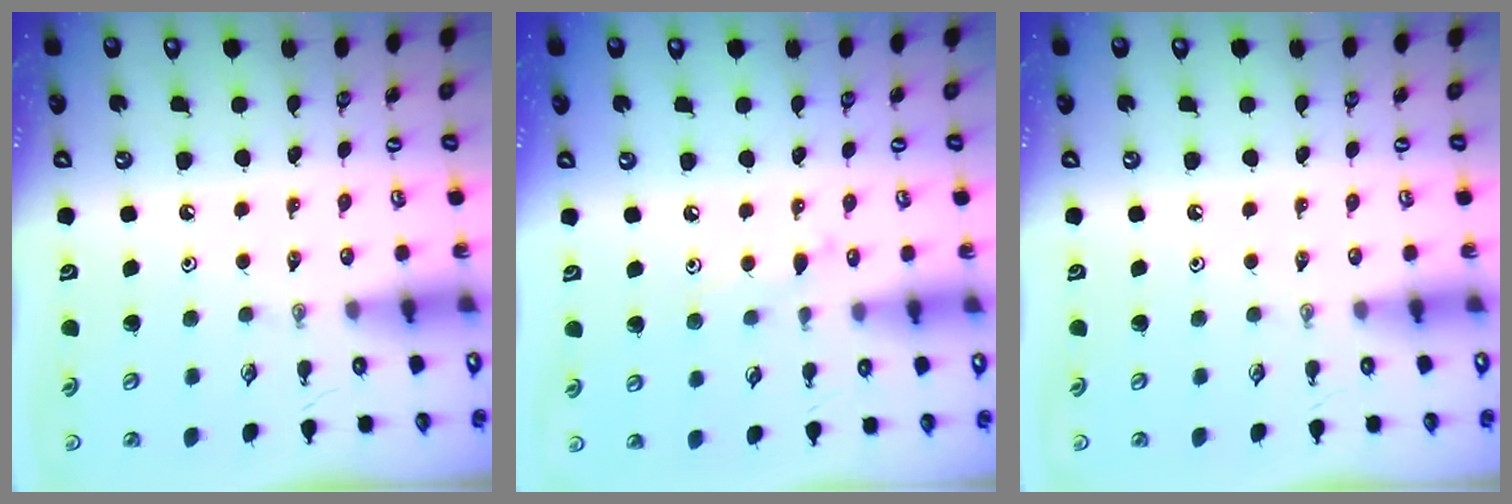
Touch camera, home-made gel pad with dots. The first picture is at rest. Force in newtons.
{"total": 6.9, "press": 6.8, "slide": 0.7}
{"total": 0.0}